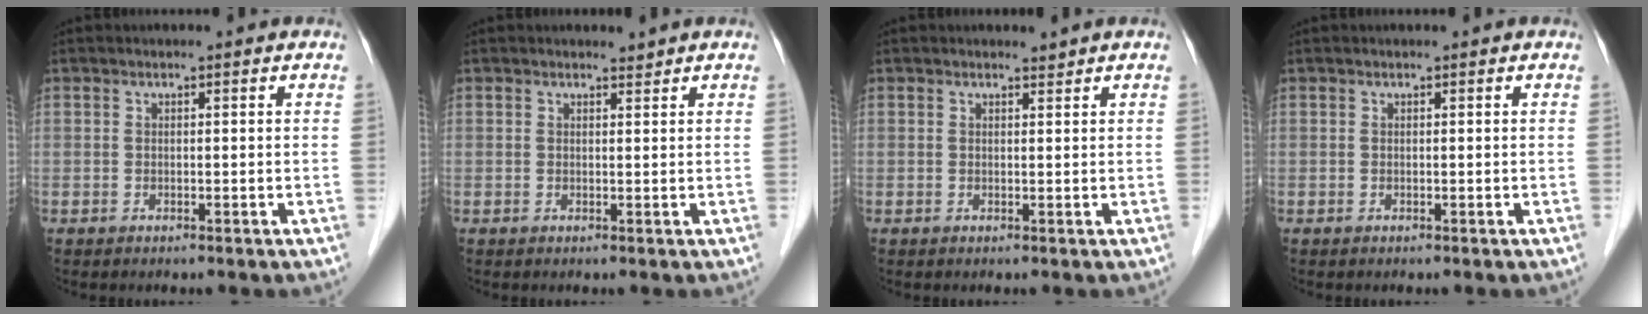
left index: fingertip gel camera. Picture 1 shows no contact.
{"total": 0.6, "force": [0.6, 0.0, -0.1], "torque": [-0.008, -0.007, 0.010]}
{"total": 0.6, "force": [0.6, 0.0, -0.1], "torque": [-0.008, -0.007, 0.009]}
{"total": 0.0}